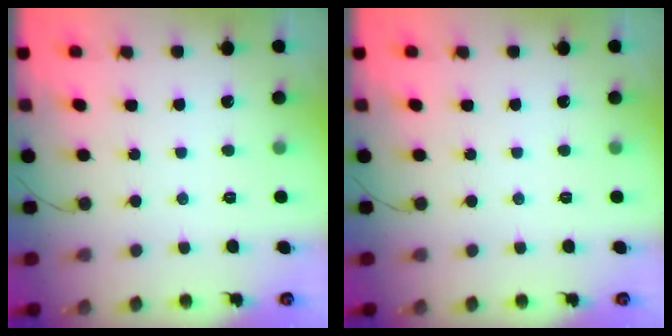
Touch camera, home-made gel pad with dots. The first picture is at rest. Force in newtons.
{"total": 0.0}